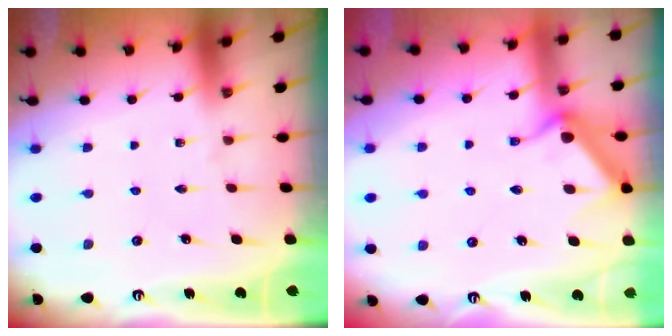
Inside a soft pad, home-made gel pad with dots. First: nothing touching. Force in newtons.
{"total": 10.8, "press": 10.8, "slide": 0.3}